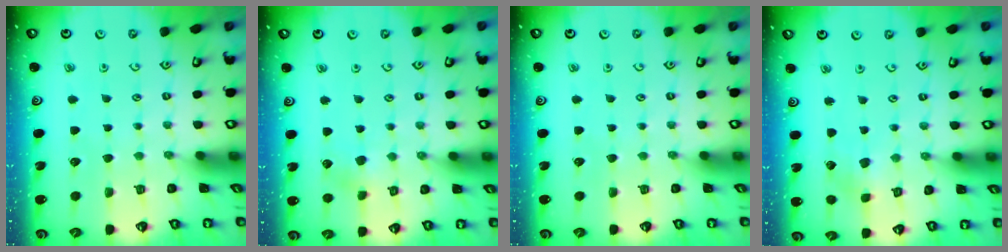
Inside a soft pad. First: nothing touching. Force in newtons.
{"total": 3.0, "press": 3.0, "slide": 0.3}
{"total": 0.0}
{"total": 2.8, "press": 2.8, "slide": 0.4}